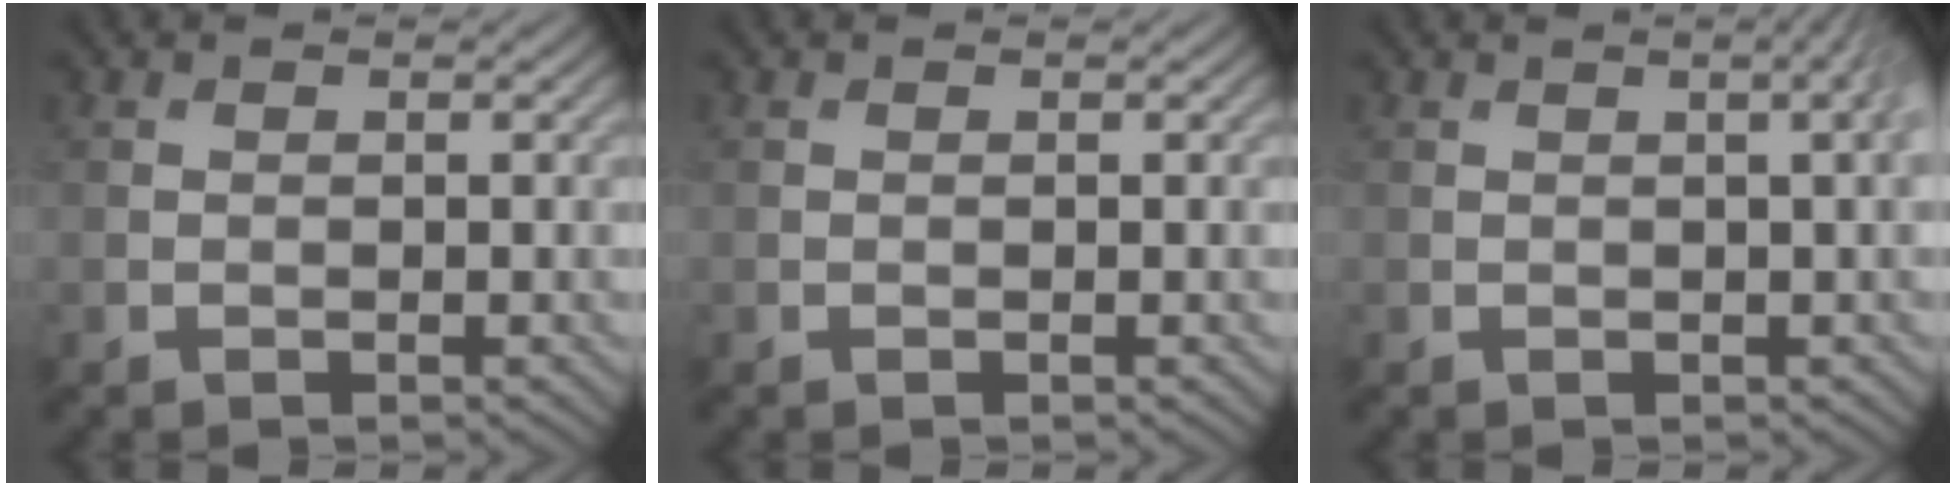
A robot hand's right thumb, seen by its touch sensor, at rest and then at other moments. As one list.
[{"total": 0.0}, {"total": 3.1, "force": [0.8, 0.7, 3.0], "torque": [-0.035, 0.014, 0.005]}]